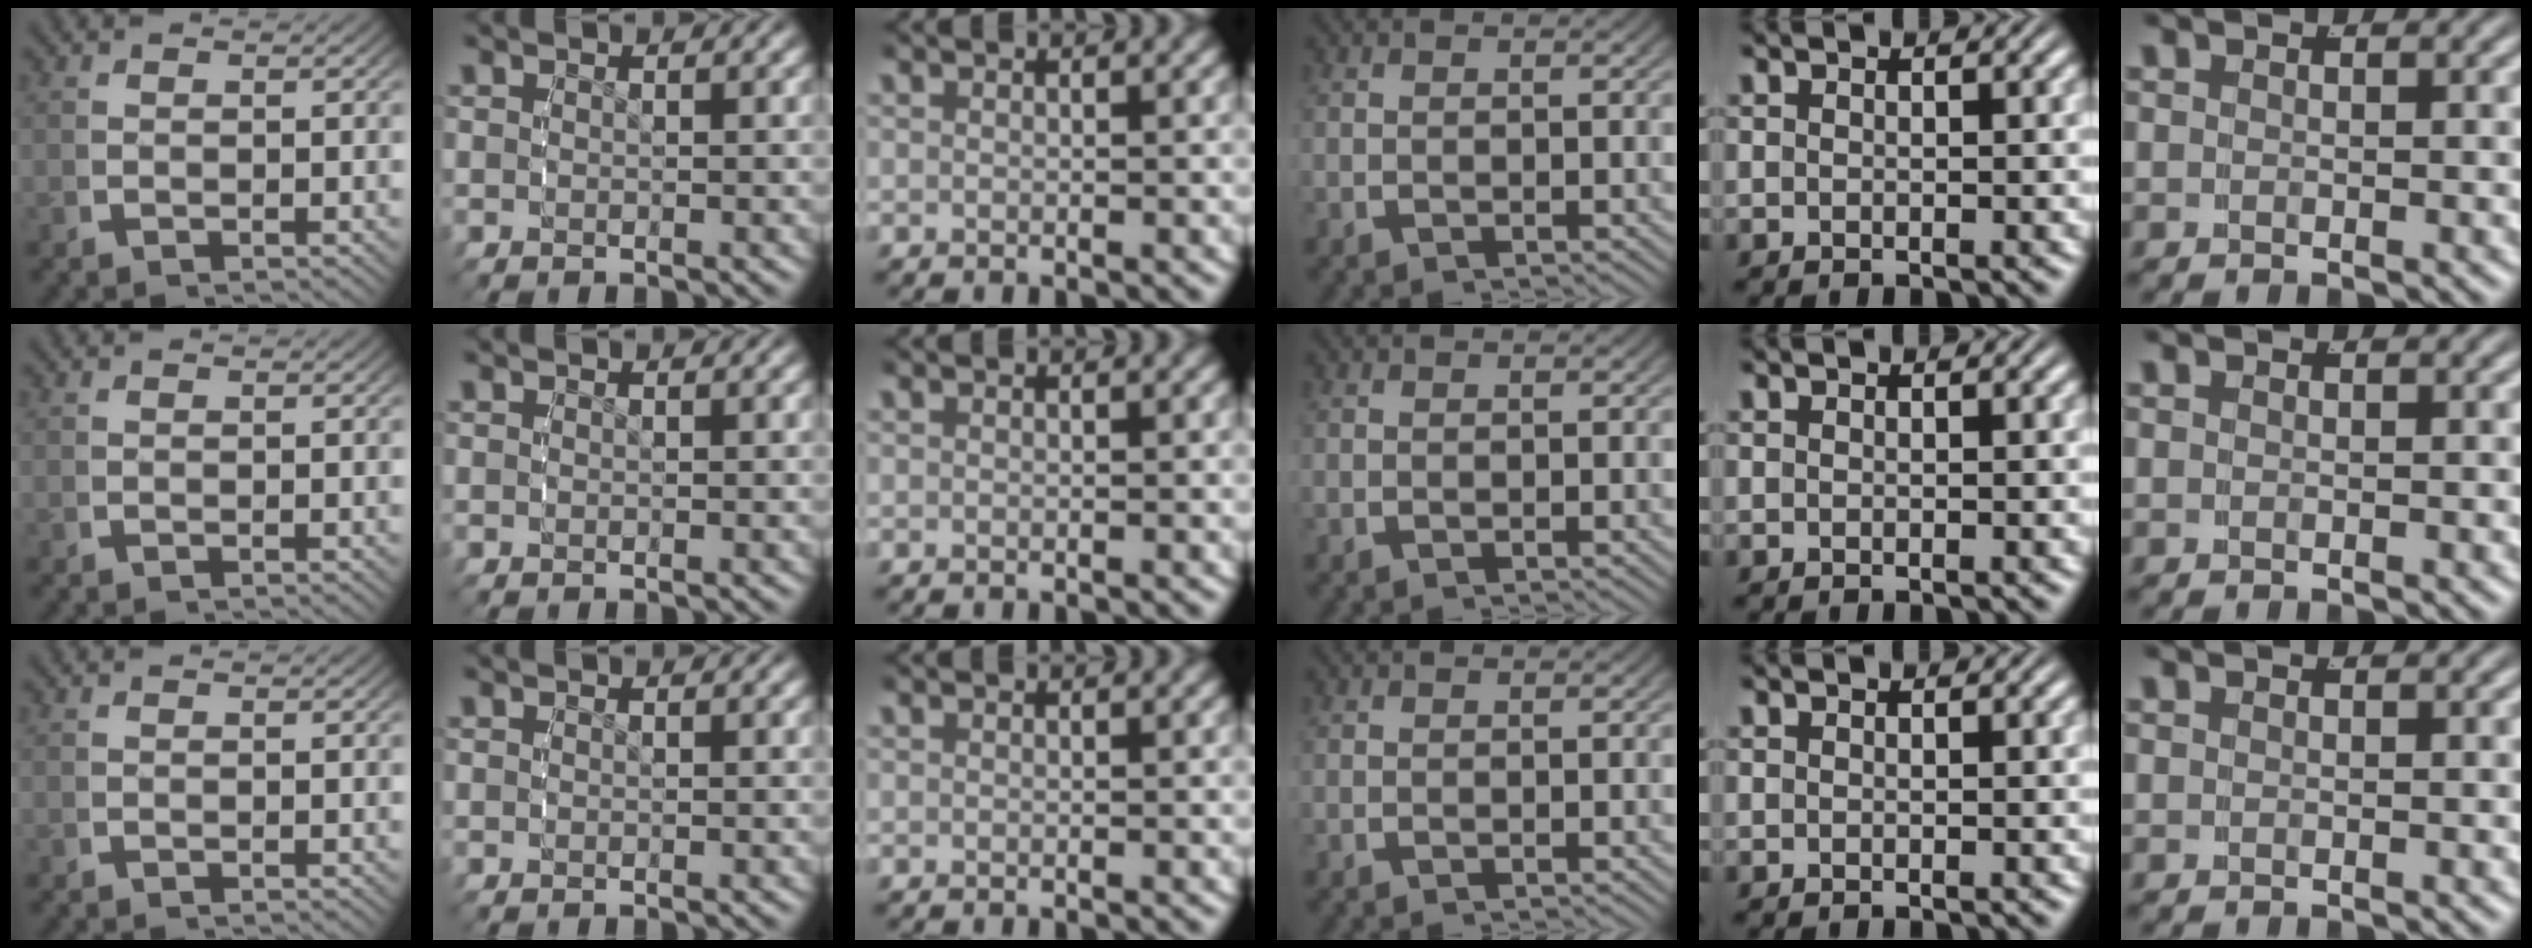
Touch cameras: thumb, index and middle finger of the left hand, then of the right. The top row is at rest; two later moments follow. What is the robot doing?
{"motion": "reach", "object": "photo album"}